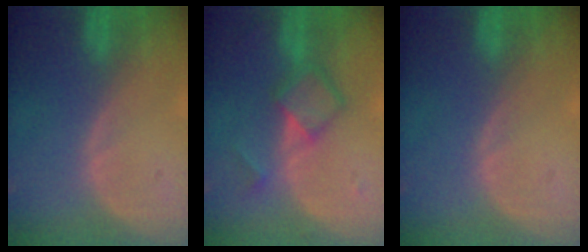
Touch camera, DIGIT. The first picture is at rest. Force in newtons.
{"total": 6.0, "press": 5.1, "slide": 3.1}
{"total": 0.0}